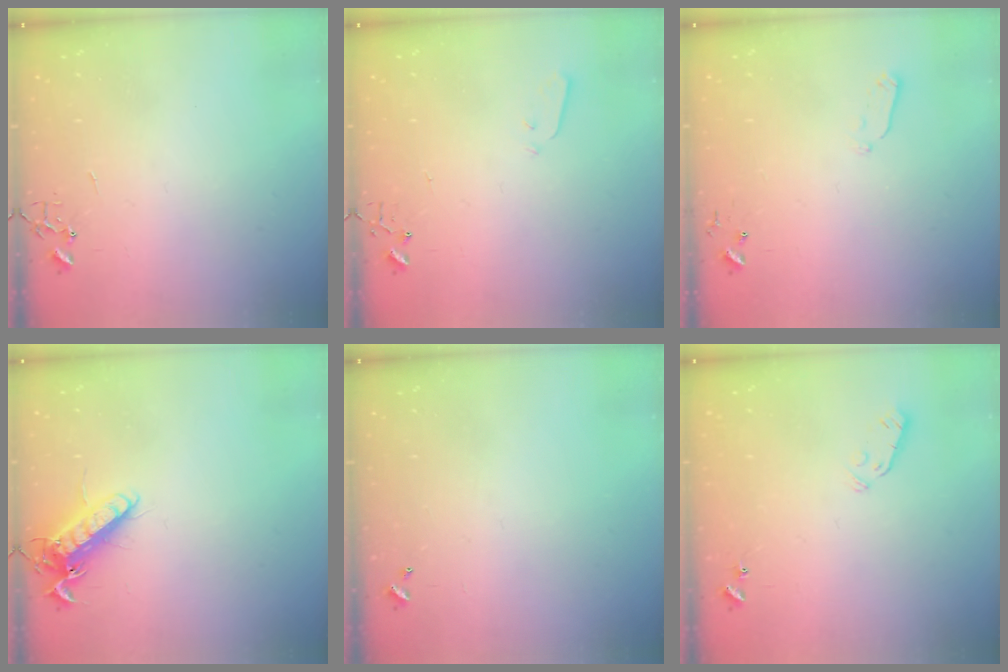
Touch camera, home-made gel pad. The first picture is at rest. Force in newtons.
{"total": 2.8, "press": 2.7, "slide": 0.4}
{"total": 4.0, "press": 3.9, "slide": 0.9}
{"total": 13.3, "press": 13.2, "slide": 1.8}
{"total": 0.0}
{"total": 3.1, "press": 3.0, "slide": 0.9}